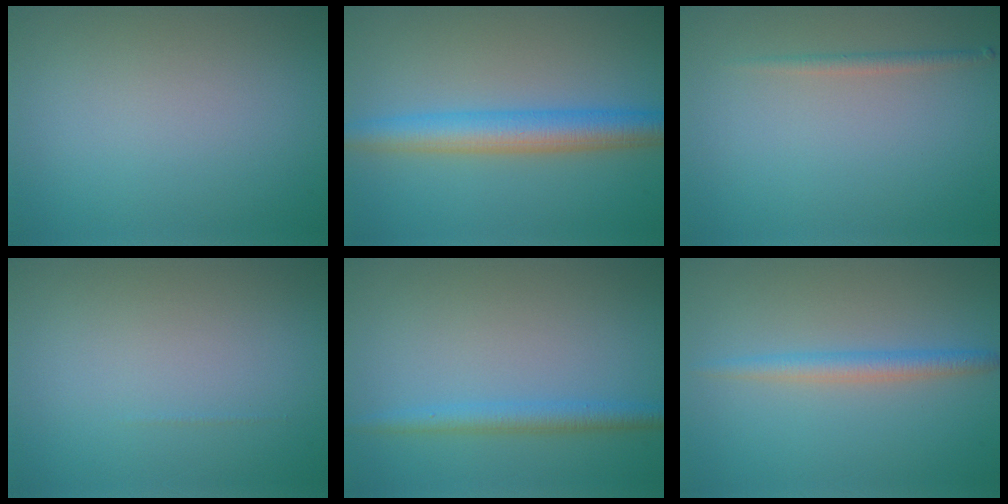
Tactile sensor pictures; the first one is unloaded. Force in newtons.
{"total": 5.1, "press": 5.1, "slide": 0.0}
{"total": 1.1, "press": 1.1, "slide": 0.0}
{"total": 0.0}
{"total": 2.4, "press": 2.4, "slide": 0.2}
{"total": 2.3, "press": 2.3, "slide": 0.0}